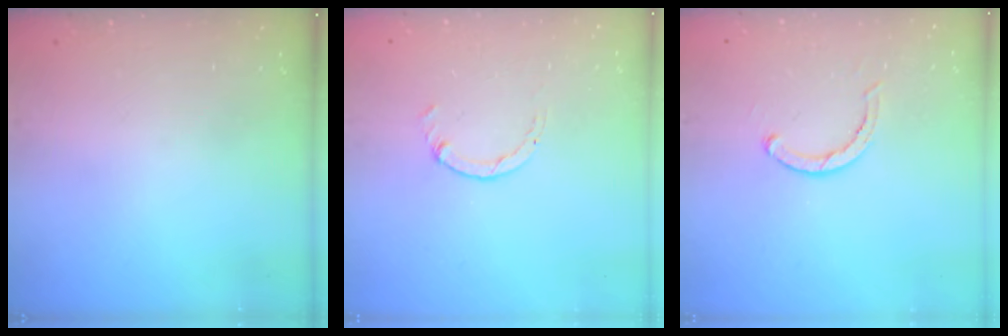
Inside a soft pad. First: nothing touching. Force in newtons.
{"total": 0.7, "press": 0.7, "slide": 0.2}
{"total": 2.8, "press": 2.8, "slide": 0.2}